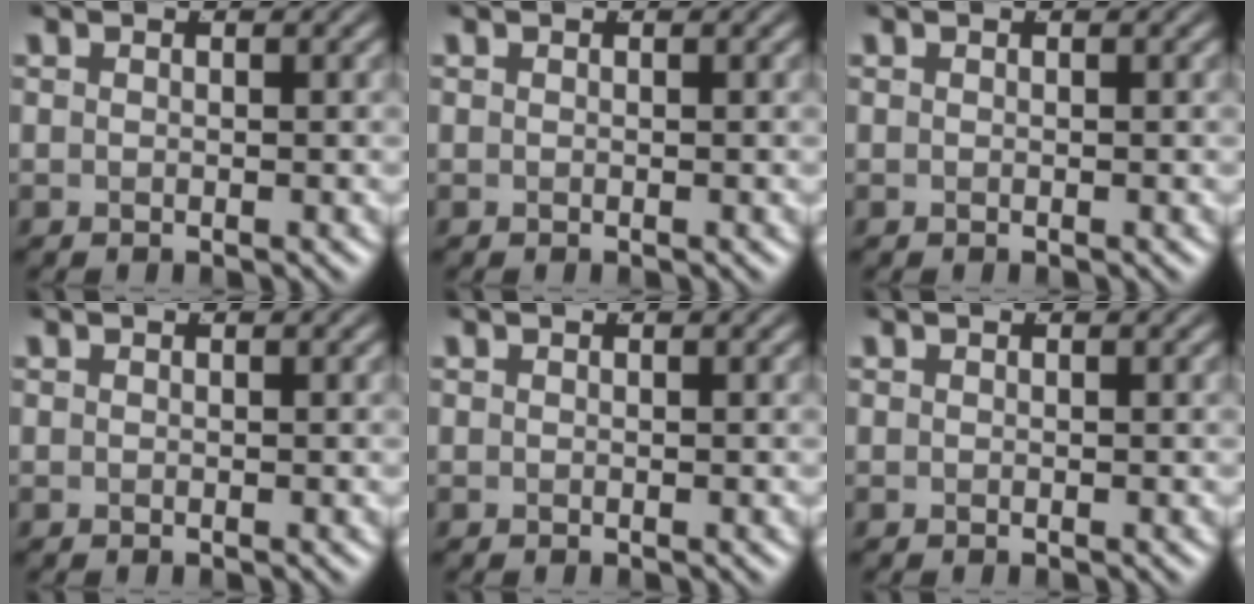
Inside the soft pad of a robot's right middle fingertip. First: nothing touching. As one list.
[{"total": 0.0}, {"total": 0.0}, {"total": 0.0}, {"total": 0.0}, {"total": 0.0}]